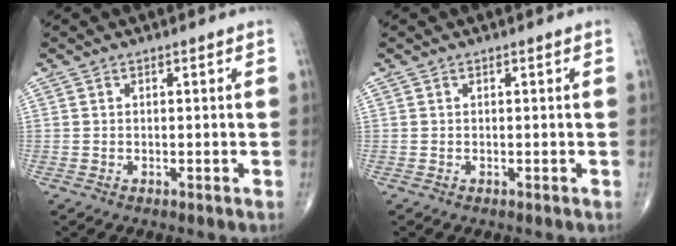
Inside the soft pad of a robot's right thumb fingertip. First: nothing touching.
{"total": 0.0}